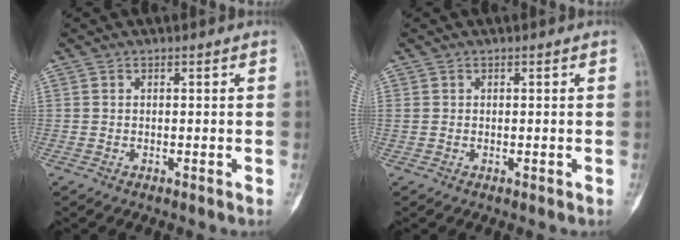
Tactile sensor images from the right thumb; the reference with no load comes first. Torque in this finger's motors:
{"motor_torque": [-0.55, 0.96, 1.02, 0.09, 0.09]}